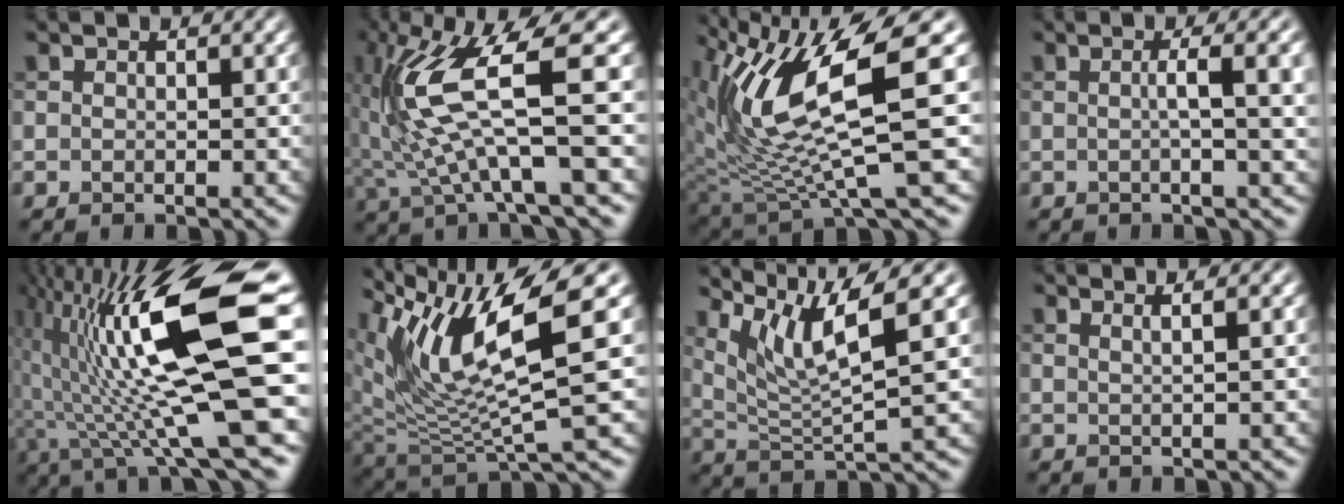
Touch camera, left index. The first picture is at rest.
{"total": 9.2, "force": [0.7, 1.8, 9.0], "torque": [-0.186, -0.002, 0.017]}
{"total": 11.1, "force": [3.7, 2.4, 10.1], "torque": [-0.190, -0.010, 0.075]}
{"total": 4.7, "force": [0.4, 1.2, 4.6], "torque": [-0.055, 0.011, 0.004]}
{"total": 15.9, "force": [2.6, 3.5, 15.3], "torque": [-0.262, 0.002, 0.048]}
{"total": 10.2, "force": [5.2, 2.3, 8.5], "torque": [-0.162, -0.004, 0.104]}
{"total": 7.1, "force": [4.3, 1.1, 5.6], "torque": [-0.106, 0.007, 0.086]}
{"total": 2.5, "force": [1.4, 1.1, 1.7], "torque": [-0.001, 0.006, -0.010]}